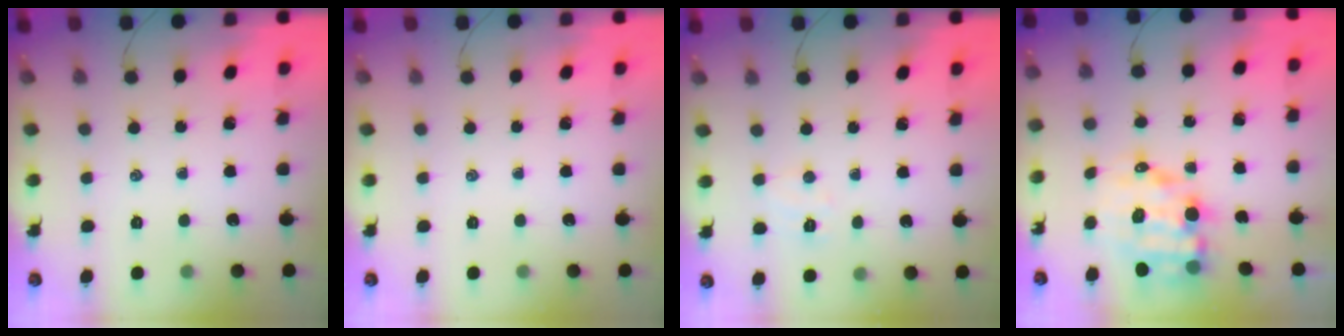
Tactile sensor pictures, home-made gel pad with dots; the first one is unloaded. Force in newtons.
{"total": 0.0}
{"total": 4.8, "press": 4.6, "slide": 1.1}
{"total": 11.0, "press": 10.7, "slide": 2.6}